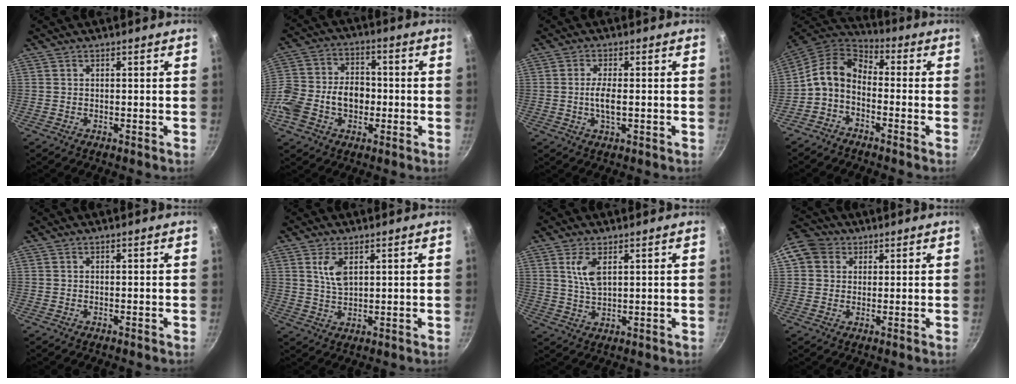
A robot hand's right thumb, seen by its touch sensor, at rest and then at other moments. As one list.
[{"total": 15.0, "force": [-3.2, 10.8, 10.0], "torque": [-0.176, 0.038, -0.066]}, {"total": 4.1, "force": [-0.4, 1.4, 3.8], "torque": [-0.082, 0.000, -0.011]}, {"total": 9.2, "force": [-2.1, 6.2, 6.5], "torque": [-0.132, 0.050, -0.058]}, {"total": 0.0}, {"total": 4.8, "force": [2.1, 2.3, 3.7], "torque": [-0.067, -0.013, 0.044]}, {"total": 5.4, "force": [2.2, 2.4, 4.3], "torque": [-0.082, -0.014, 0.048]}, {"total": 8.7, "force": [2.8, 7.5, 3.5], "torque": [-0.049, 0.016, 0.039]}]